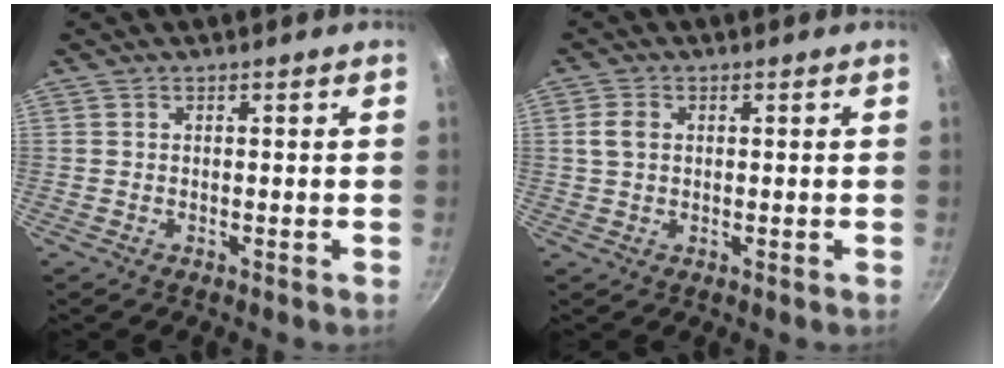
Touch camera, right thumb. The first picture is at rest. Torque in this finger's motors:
{"motor_torque": [0.16, 0.15, 0.45, 0.42, 0.10]}